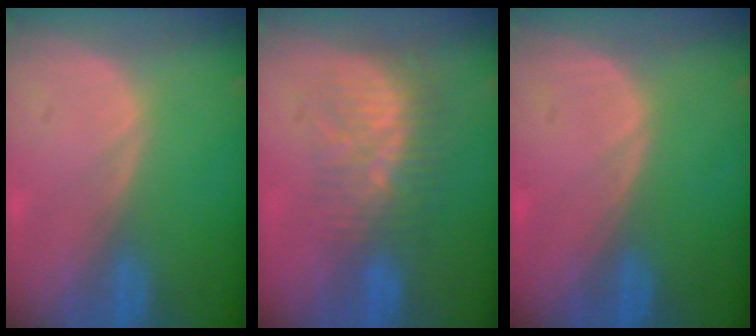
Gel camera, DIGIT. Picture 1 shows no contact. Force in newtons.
{"total": 8.9, "press": 7.6, "slide": 4.7}
{"total": 0.0}